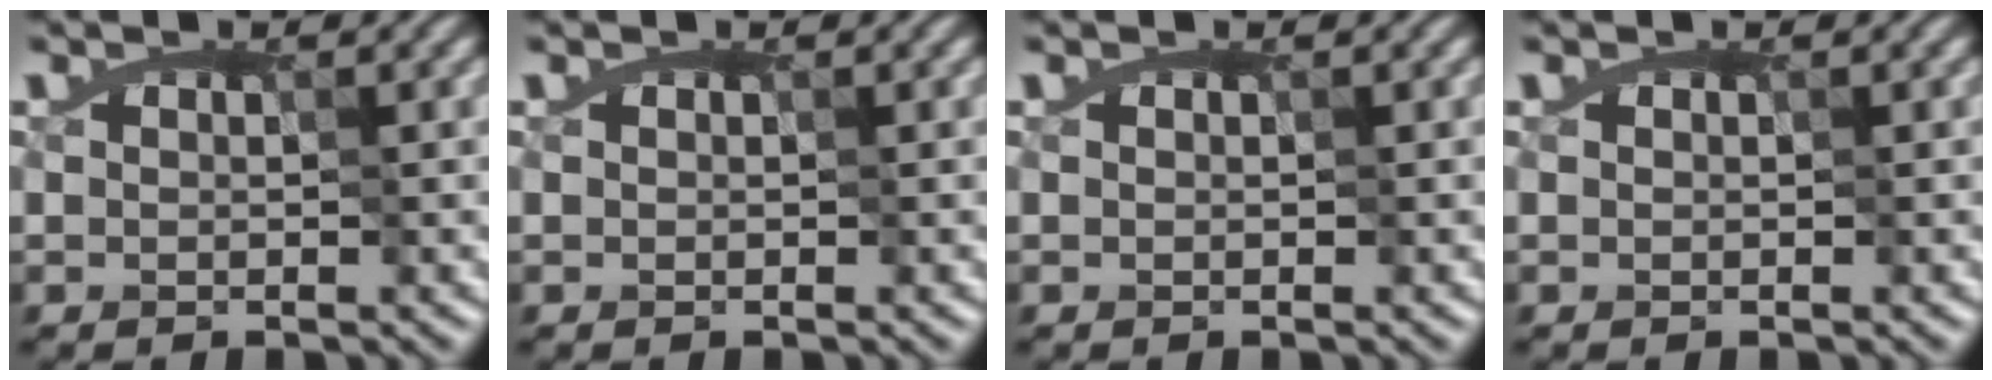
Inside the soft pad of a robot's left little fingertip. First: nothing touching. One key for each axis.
{"total": 0.0}
{"total": 0.0}
{"total": 0.0}